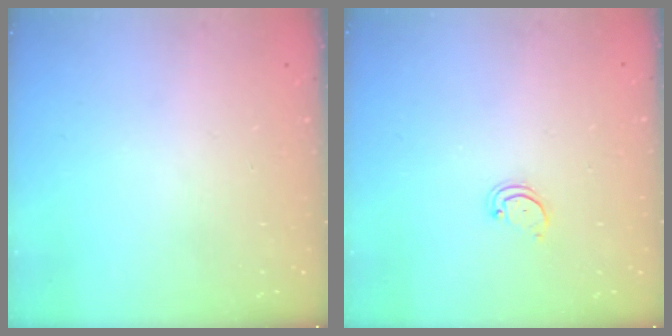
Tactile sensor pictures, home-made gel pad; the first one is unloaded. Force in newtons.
{"total": 2.2, "press": 2.2, "slide": 0.2}